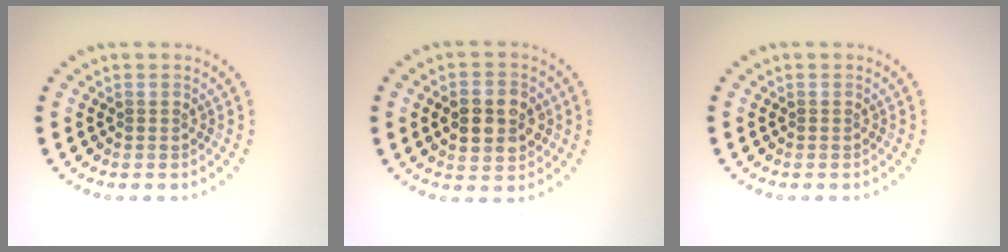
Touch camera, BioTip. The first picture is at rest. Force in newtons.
{"total": 4.9, "press": 4.8, "slide": 0.3}
{"total": 0.0}